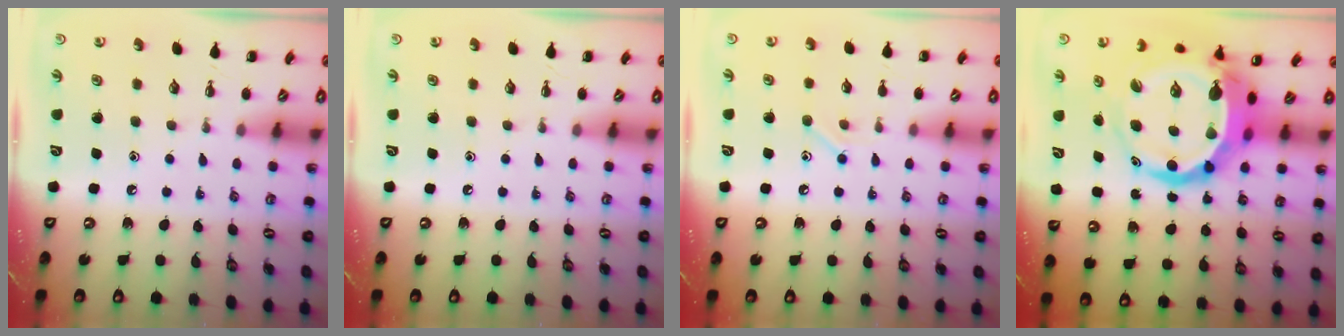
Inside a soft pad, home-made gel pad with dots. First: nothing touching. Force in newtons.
{"total": 0.0}
{"total": 6.9, "press": 6.8, "slide": 1.4}
{"total": 12.8, "press": 12.3, "slide": 3.6}